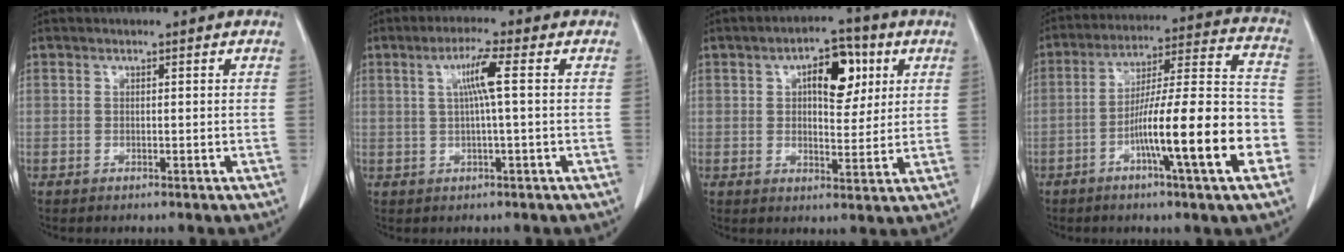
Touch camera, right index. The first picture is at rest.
{"total": 4.8, "force": [0.9, -0.6, 4.7], "torque": [-0.088, 0.007, 0.019]}
{"total": 8.6, "force": [3.1, 4.0, 7.0], "torque": [-0.098, 0.020, 0.045]}
{"total": 17.7, "force": [-6.3, 0.9, 16.5], "torque": [-0.250, 0.011, -0.100]}